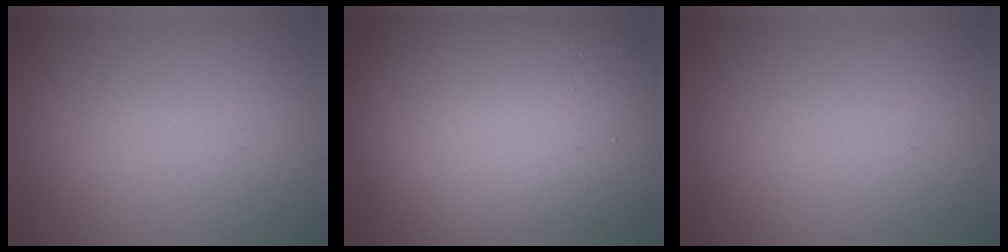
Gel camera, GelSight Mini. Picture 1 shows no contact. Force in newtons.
{"total": 19.6, "press": 19.6, "slide": 0.8}
{"total": 0.0}